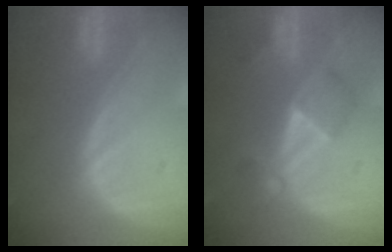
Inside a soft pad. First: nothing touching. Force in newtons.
{"total": 5.4, "press": 5.1, "slide": 2.0}